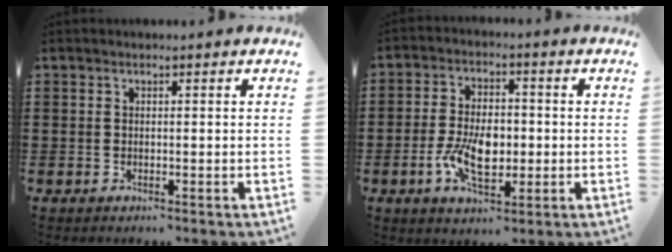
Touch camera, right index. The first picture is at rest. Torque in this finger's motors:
{"motor_torque": [1.20, 0.94, 0.54, 0.19]}